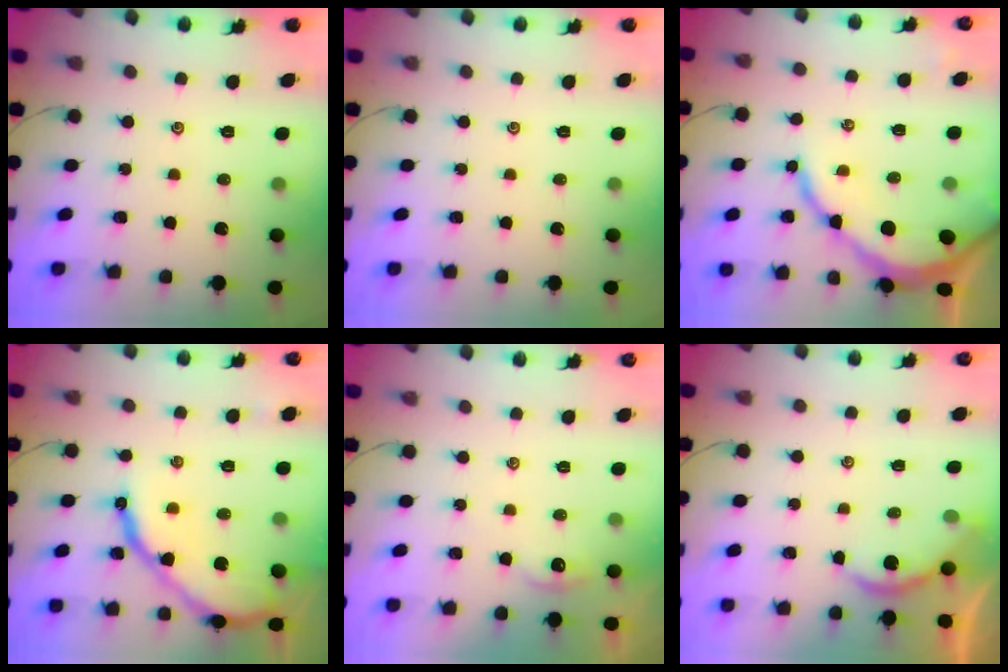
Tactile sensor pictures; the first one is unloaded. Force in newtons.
{"total": 0.0}
{"total": 10.5, "press": 10.5, "slide": 0.9}
{"total": 14.6, "press": 14.5, "slide": 1.3}
{"total": 2.4, "press": 2.3, "slide": 0.4}
{"total": 2.2, "press": 2.2, "slide": 0.2}